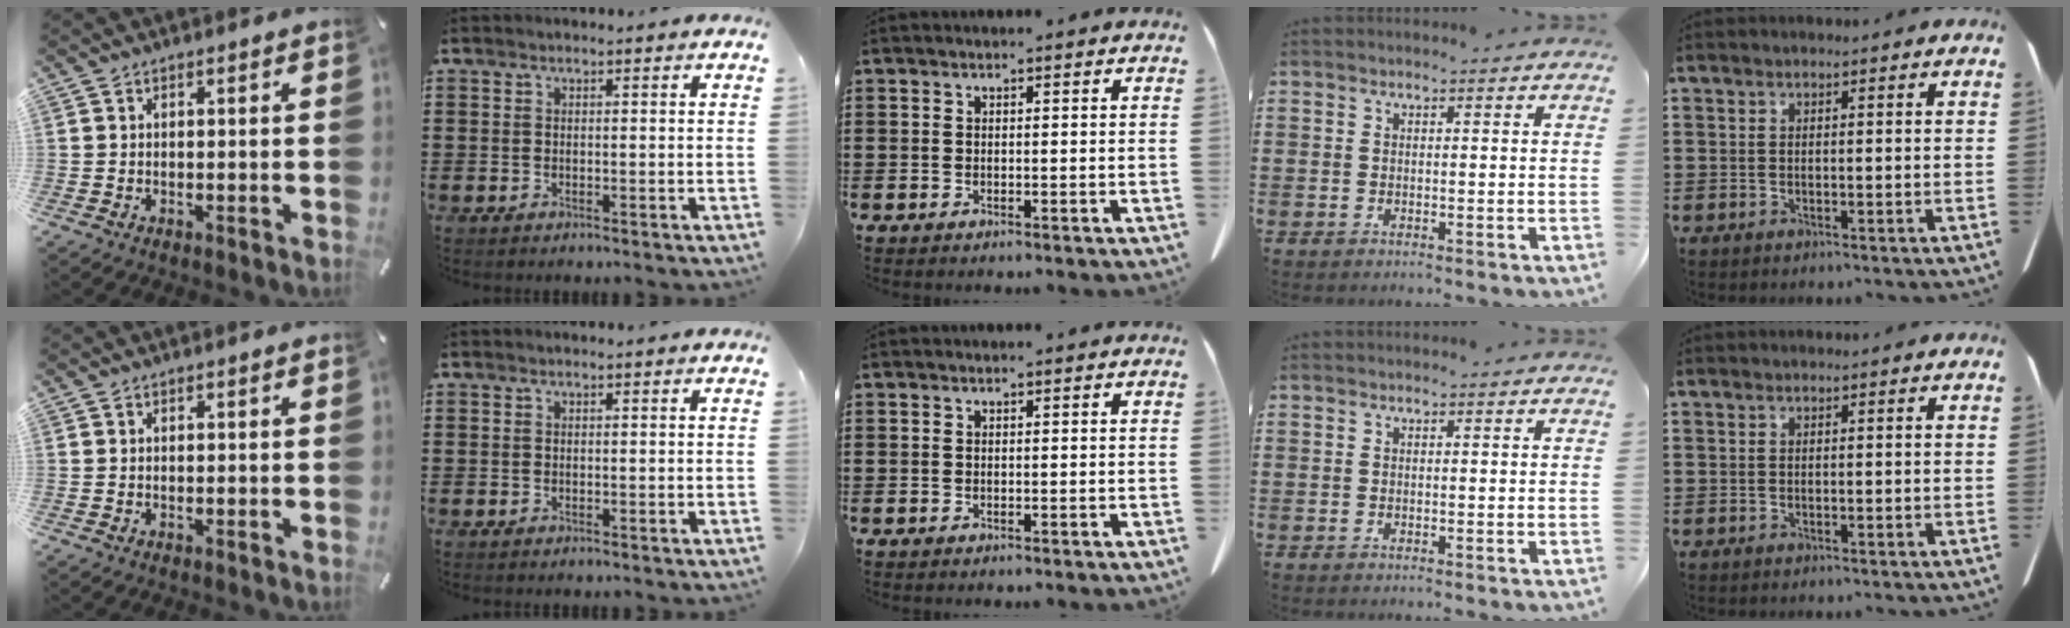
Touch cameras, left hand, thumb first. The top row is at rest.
{}